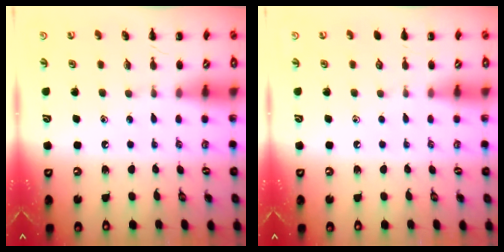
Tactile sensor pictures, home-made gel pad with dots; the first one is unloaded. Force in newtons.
{"total": 0.0}